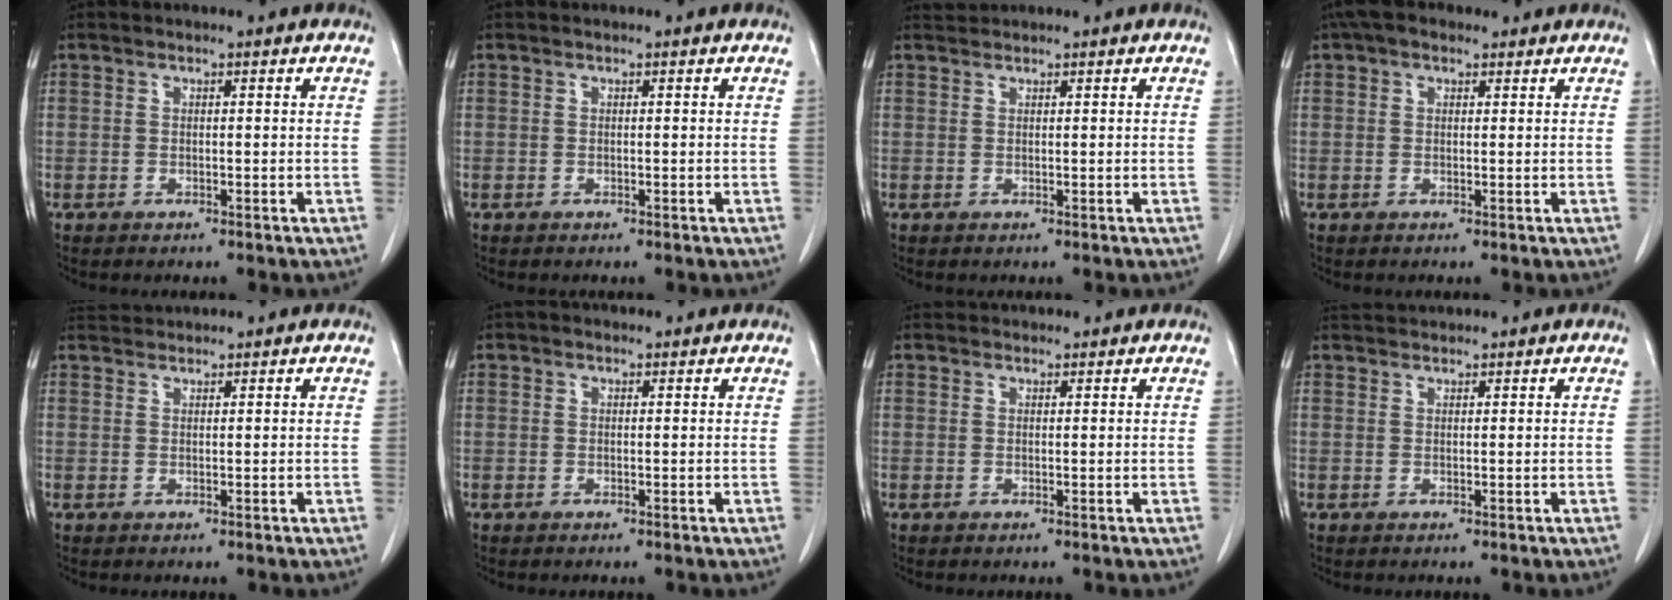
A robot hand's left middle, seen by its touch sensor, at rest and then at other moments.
{"total": 0.0}
{"total": 0.9, "force": [0.7, -0.3, -0.4], "torque": [-0.002, 0.005, 0.019]}
{"total": 3.7, "force": [2.4, 2.1, 1.8], "torque": [-0.038, 0.029, 0.042]}
{"total": 1.9, "force": [1.9, -0.3, -0.4], "torque": [-0.005, 0.011, 0.044]}
{"total": 0.7, "force": [0.6, 0.5, 0.0], "torque": [-0.004, 0.011, 0.008]}
{"total": 1.9, "force": [1.8, 0.6, -0.1], "torque": [0.003, 0.020, 0.029]}
{"total": 2.3, "force": [2.3, 0.0, 0.0], "torque": [-0.007, 0.020, 0.046]}